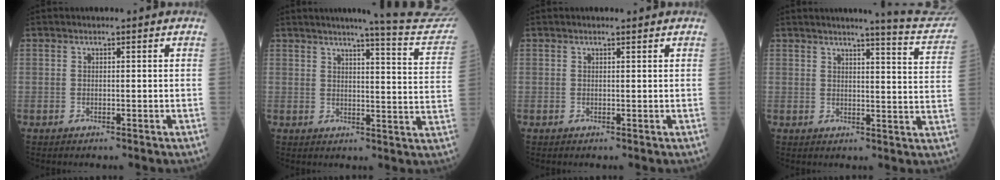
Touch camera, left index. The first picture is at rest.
{"total": 13.9, "force": [13.2, -1.2, 4.2], "torque": [-0.049, -0.075, 0.138]}
{"total": 0.6, "force": [0.5, 0.0, 0.2], "torque": [-0.011, -0.002, 0.008]}
{"total": 10.5, "force": [10.0, -0.9, 3.1], "torque": [-0.033, -0.056, 0.099]}